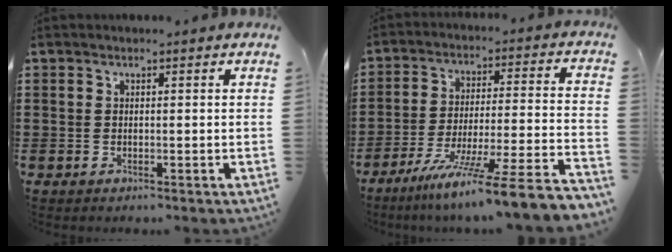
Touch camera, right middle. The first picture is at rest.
{"total": 10.7, "force": [-8.7, -1.5, 6.0], "torque": [-0.096, -0.007, -0.170]}